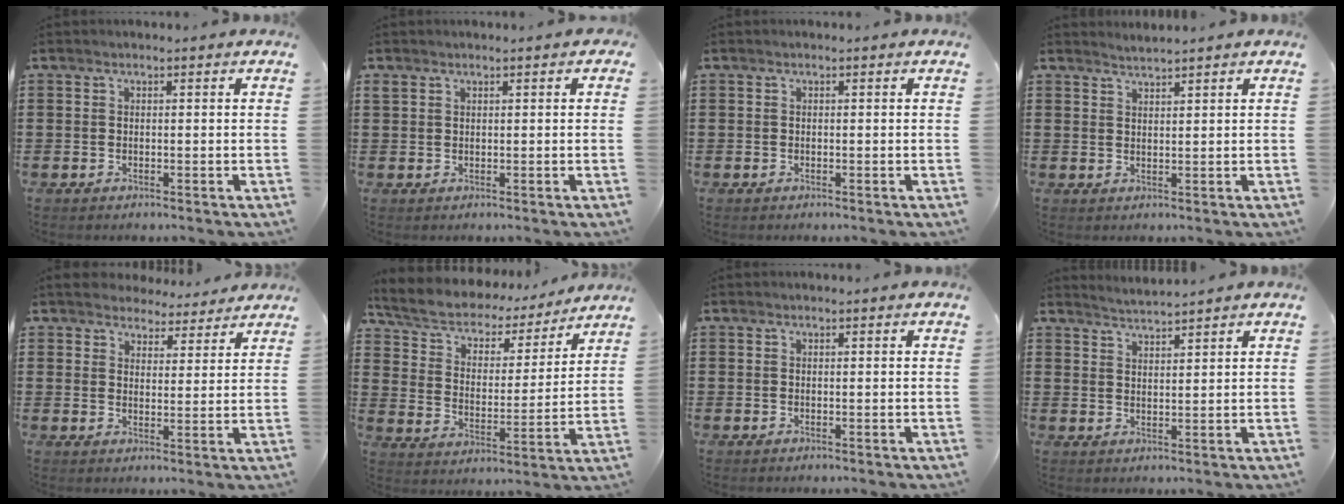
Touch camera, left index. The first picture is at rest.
{"total": 1.1, "force": [0.6, 0.8, 0.4], "torque": [-0.012, 0.005, 0.011]}
{"total": 0.0}
{"total": 1.5, "force": [1.5, -0.3, -0.1], "torque": [-0.001, 0.002, 0.030]}
{"total": 4.4, "force": [4.3, 1.1, 0.1], "torque": [-0.022, -0.014, 0.079]}
{"total": 5.7, "force": [5.1, 2.1, 1.6], "torque": [-0.058, -0.034, 0.085]}
{"total": 0.0}
{"total": 2.5, "force": [2.4, -0.5, -0.1], "torque": [-0.006, -0.008, 0.045]}